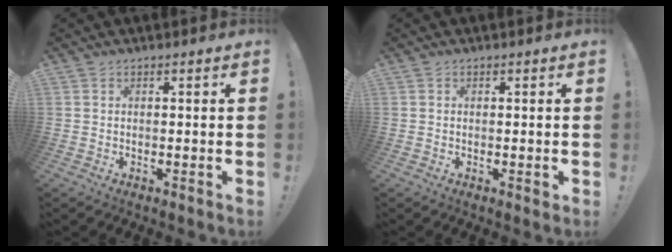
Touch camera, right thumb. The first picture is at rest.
{"total": 0.7, "force": [0.2, 0.5, 0.5], "torque": [0.001, -0.002, 0.003]}